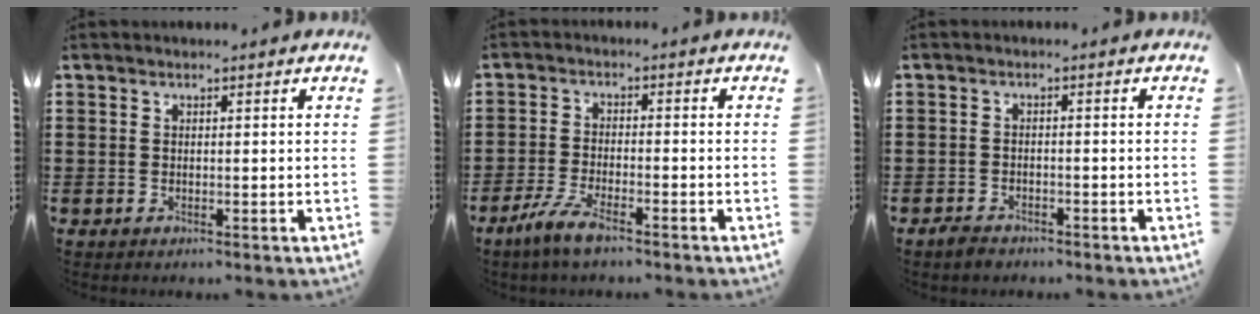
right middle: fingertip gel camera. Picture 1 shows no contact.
{"total": 4.9, "force": [-3.5, 0.9, 3.2], "torque": [-0.079, -0.006, -0.072]}
{"total": 1.5, "force": [-1.4, 0.5, 0.4], "torque": [-0.014, 0.000, -0.029]}